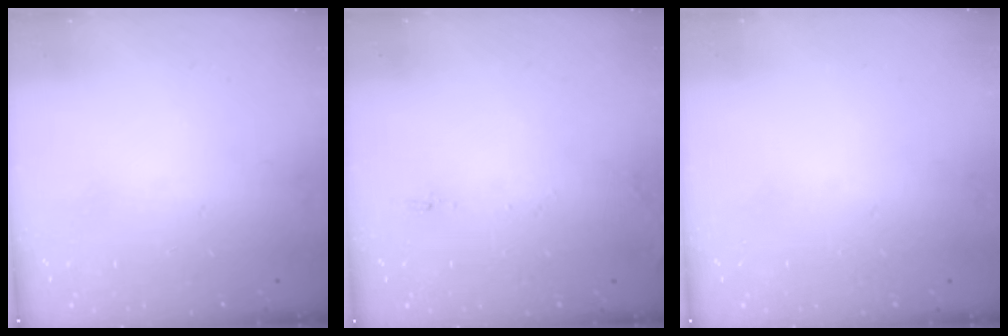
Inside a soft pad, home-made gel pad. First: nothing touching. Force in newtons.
{"total": 5.6, "press": 5.3, "slide": 1.8}
{"total": 16.0, "press": 1.9, "slide": 15.9}